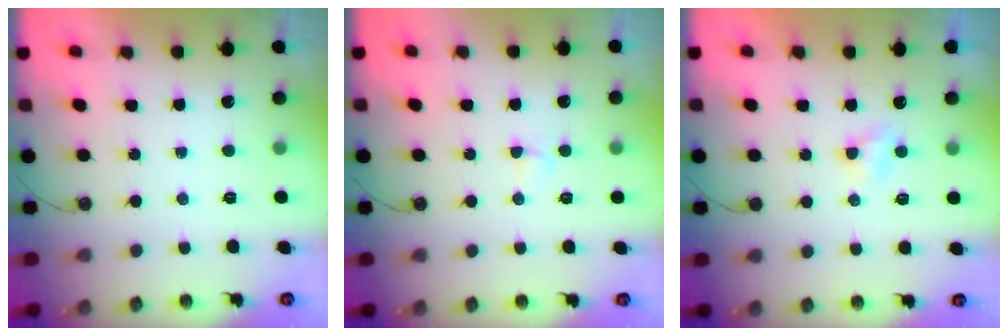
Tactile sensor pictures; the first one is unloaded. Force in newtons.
{"total": 2.4, "press": 2.4, "slide": 0.4}
{"total": 2.7, "press": 2.6, "slide": 0.4}